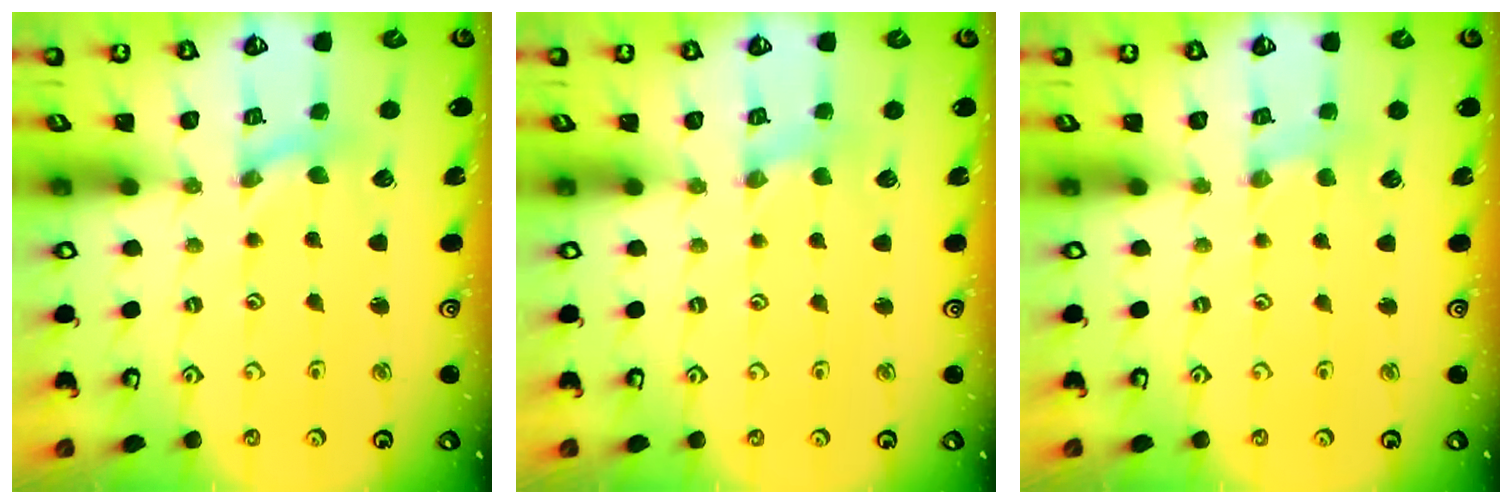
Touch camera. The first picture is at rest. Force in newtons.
{"total": 0.0}
{"total": 1.1, "press": 1.0, "slide": 0.3}